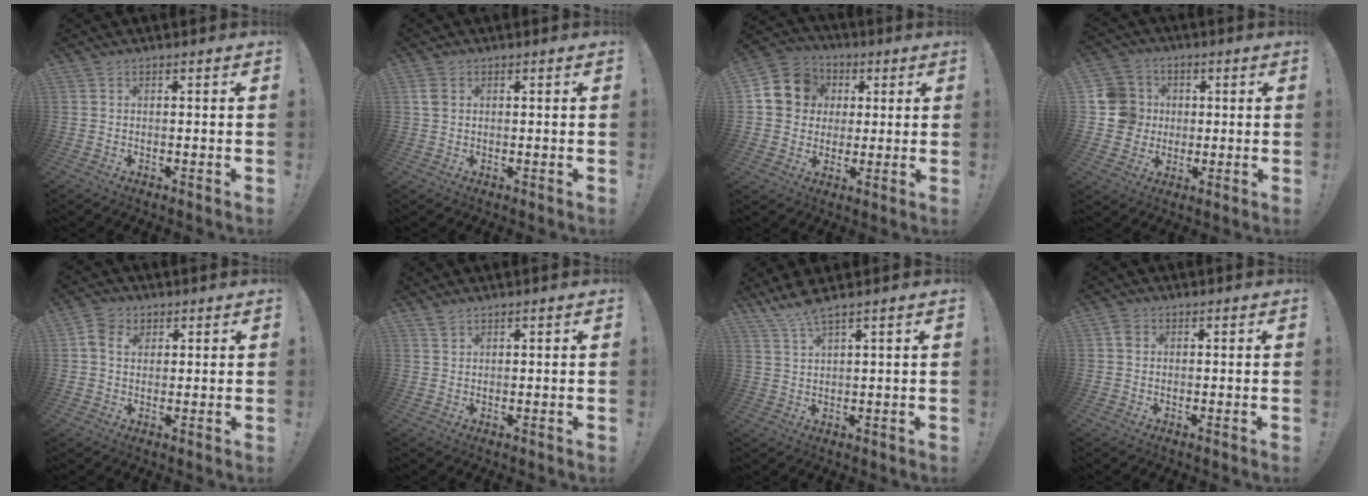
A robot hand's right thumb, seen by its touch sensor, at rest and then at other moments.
{"total": 3.0, "force": [1.1, 2.0, 1.9], "torque": [-0.033, 0.002, 0.021]}
{"total": 12.6, "force": [2.8, 11.5, 4.5], "torque": [-0.057, 0.003, 0.062]}
{"total": 11.2, "force": [1.0, 10.8, 2.8], "torque": [-0.038, 0.002, 0.027]}
{"total": 6.8, "force": [2.7, 4.9, 3.9], "torque": [-0.079, 0.002, 0.052]}
{"total": 1.9, "force": [1.5, 0.8, 0.7], "torque": [-0.007, -0.007, 0.028]}
{"total": 5.2, "force": [4.3, 0.2, 2.9], "torque": [-0.067, -0.018, 0.078]}
{"total": 2.4, "force": [0.8, 2.0, 1.1], "torque": [-0.019, 0.004, 0.015]}